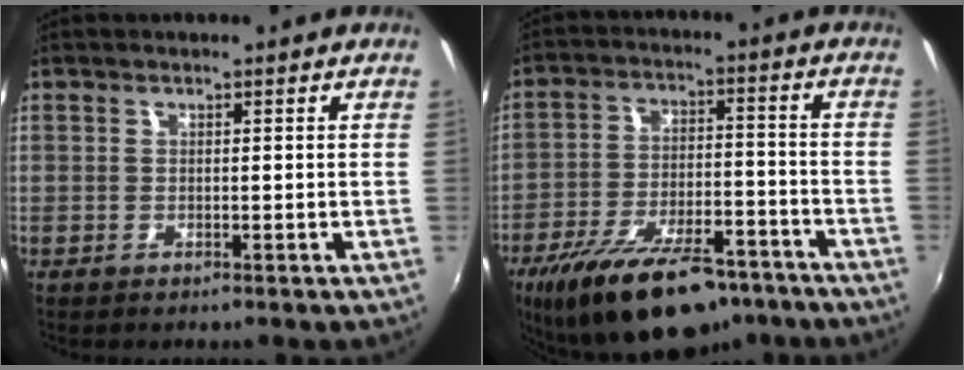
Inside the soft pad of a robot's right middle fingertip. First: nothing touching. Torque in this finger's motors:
{"motor_torque": [1.08, -1.06, 0.35, 0.21]}